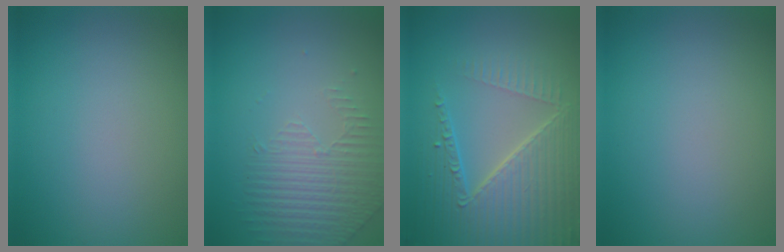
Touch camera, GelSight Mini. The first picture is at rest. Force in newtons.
{"total": 1.7, "press": 1.3, "slide": 1.1}
{"total": 6.6, "press": 5.2, "slide": 4.1}
{"total": 0.0}